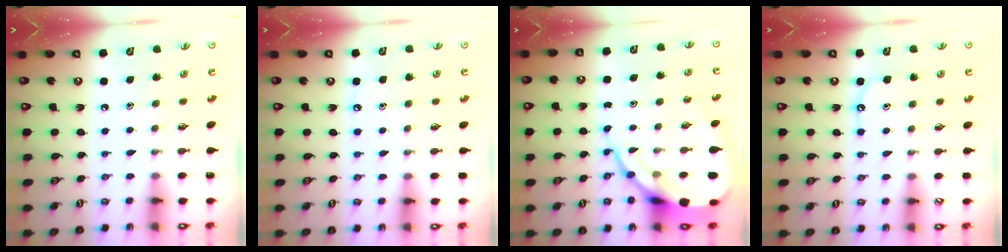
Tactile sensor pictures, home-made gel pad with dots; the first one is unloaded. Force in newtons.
{"total": 3.2, "press": 3.2, "slide": 0.4}
{"total": 12.8, "press": 12.7, "slide": 1.4}
{"total": 5.3, "press": 5.3, "slide": 0.5}